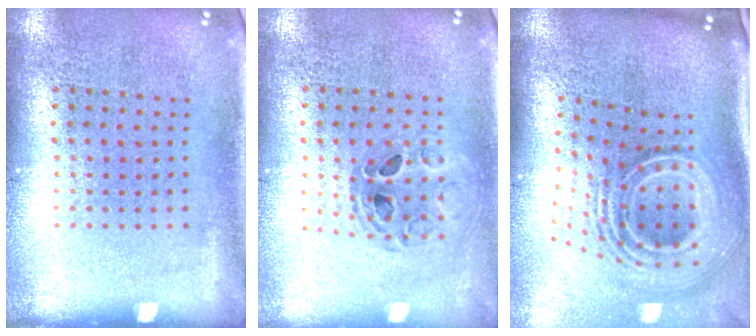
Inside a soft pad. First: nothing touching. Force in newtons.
{"total": 0.8, "press": 0.8, "slide": 0.1}
{"total": 3.2, "press": 2.0, "slide": 2.5}